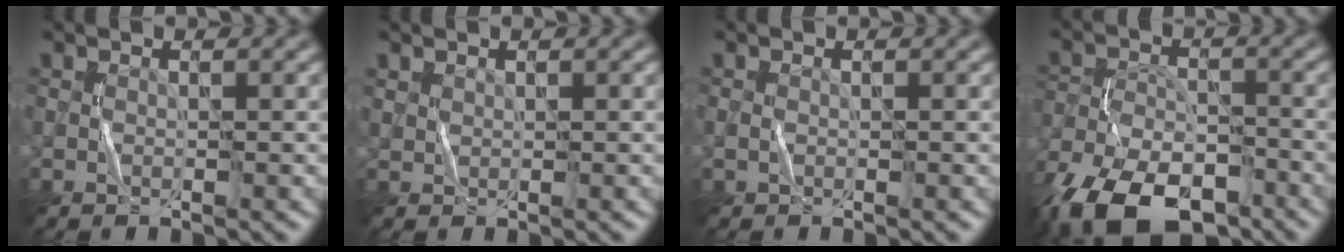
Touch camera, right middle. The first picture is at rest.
{"total": 0.7, "force": [0.6, 0.4, -0.1], "torque": [0.003, -0.001, 0.016]}
{"total": 0.6, "force": [-0.1, 0.4, 0.4], "torque": [-0.010, 0.001, -0.003]}
{"total": 13.6, "force": [-10.2, 6.0, 6.8], "torque": [-0.131, -0.033, -0.174]}